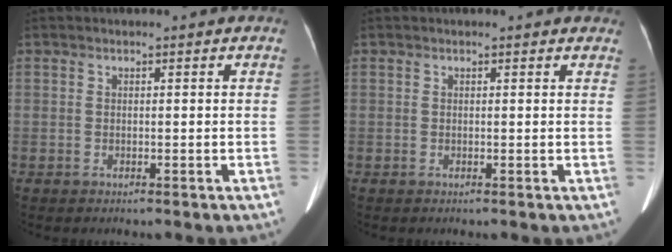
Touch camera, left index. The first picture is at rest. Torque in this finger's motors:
{"motor_torque": [0.18, -0.21, 0.04, 0.00]}